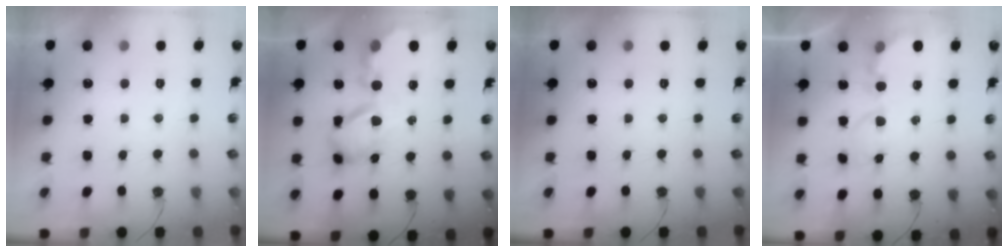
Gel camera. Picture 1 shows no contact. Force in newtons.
{"total": 16.9, "press": 16.8, "slide": 1.5}
{"total": 0.0}
{"total": 6.4, "press": 6.3, "slide": 0.6}